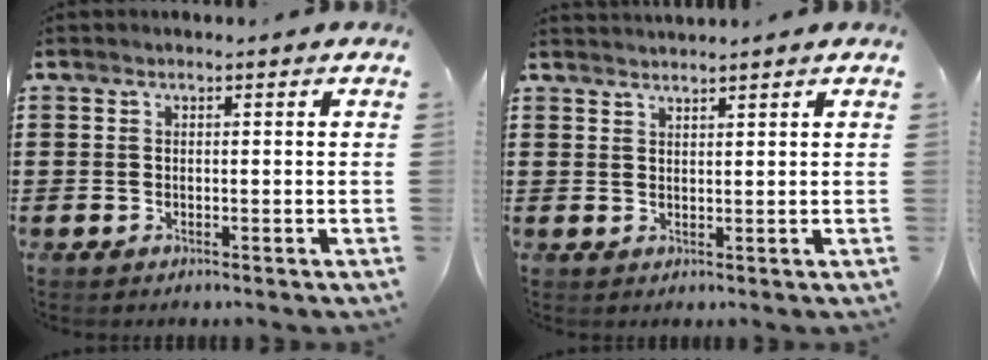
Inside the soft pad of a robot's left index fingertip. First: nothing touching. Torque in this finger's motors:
{"motor_torque": [0.10, -0.16, 0.02, 0.02]}